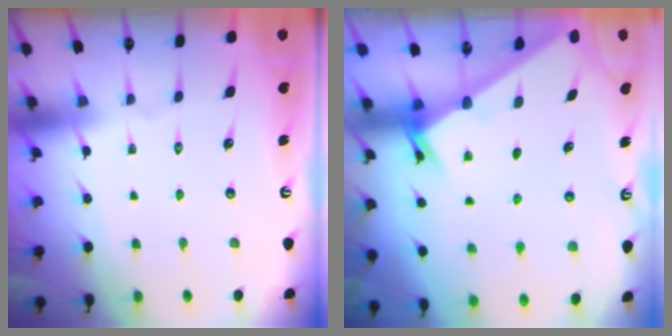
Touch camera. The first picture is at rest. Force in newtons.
{"total": 2.3, "press": 2.3, "slide": 0.2}